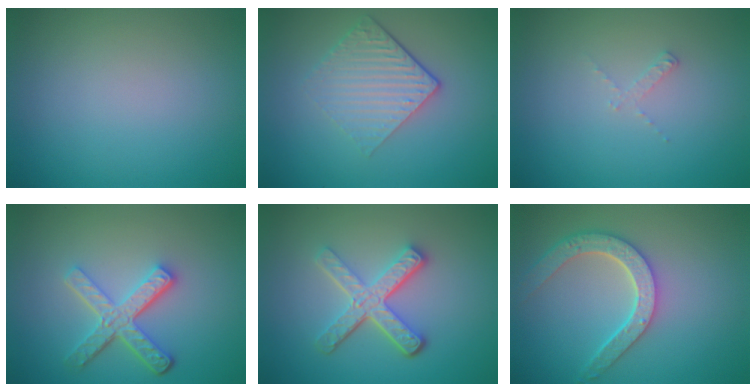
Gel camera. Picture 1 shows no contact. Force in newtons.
{"total": 4.3, "press": 2.8, "slide": 3.2}
{"total": 0.8, "press": 0.8, "slide": 0.1}
{"total": 4.7, "press": 3.5, "slide": 3.2}
{"total": 4.9, "press": 3.5, "slide": 3.4}
{"total": 4.6, "press": 3.8, "slide": 2.6}